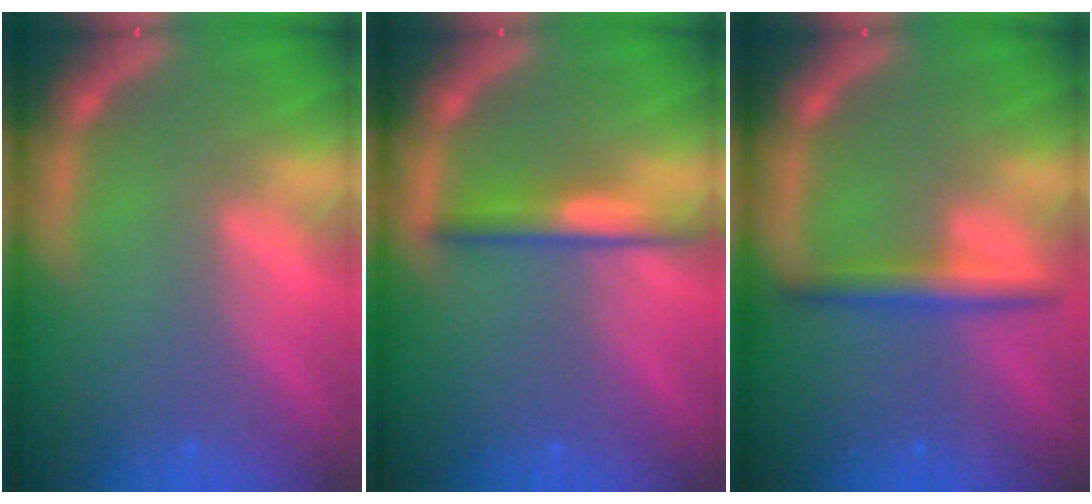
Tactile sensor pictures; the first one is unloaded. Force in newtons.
{"total": 3.0}
{"total": 3.0}